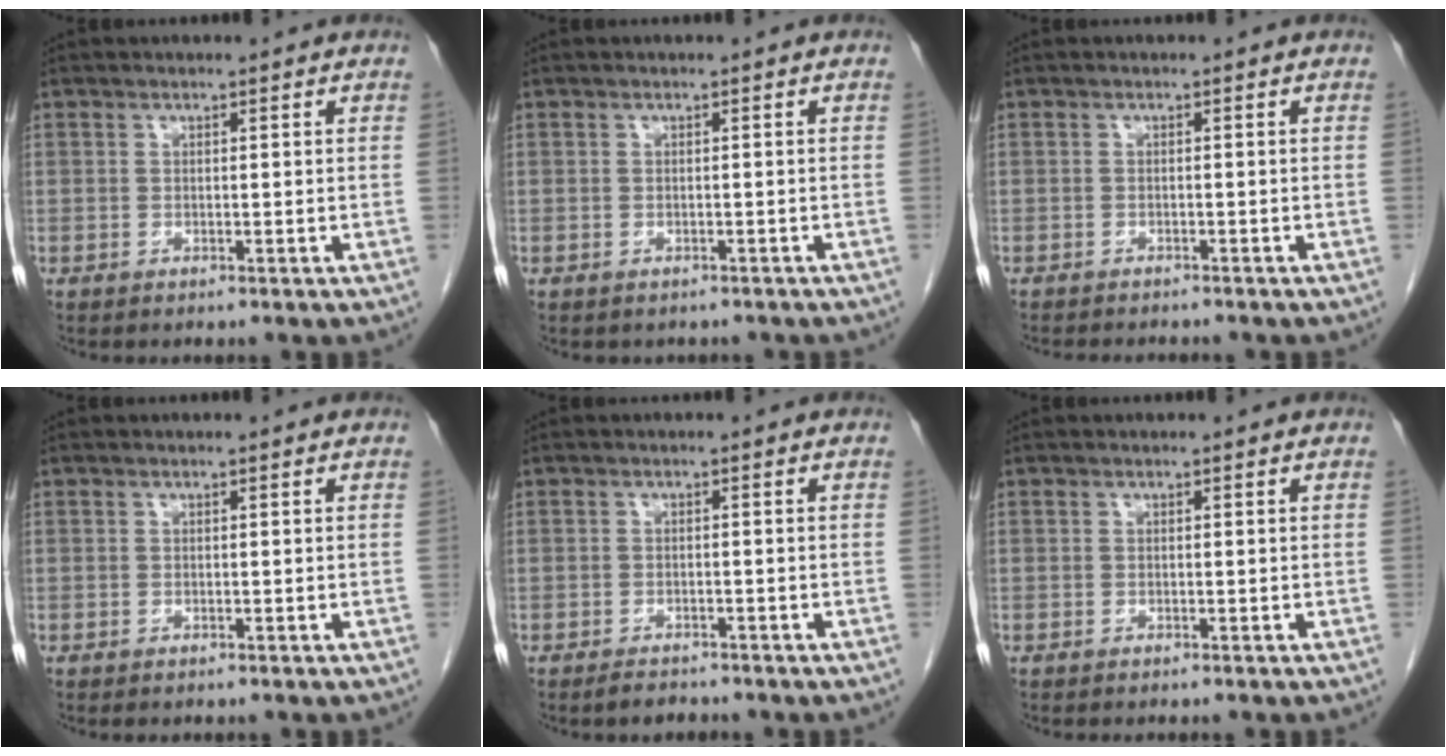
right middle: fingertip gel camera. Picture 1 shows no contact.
{"total": 2.1, "force": [-1.7, 1.0, 0.4], "torque": [-0.012, -0.001, -0.019]}
{"total": 4.7, "force": [-4.3, 1.0, 1.7], "torque": [-0.021, -0.007, -0.057]}
{"total": 0.0}
{"total": 2.1, "force": [-1.8, 0.7, 0.7], "torque": [-0.018, -0.003, -0.025]}
{"total": 0.6, "force": [-0.5, 0.1, 0.3], "torque": [-0.004, -0.001, -0.007]}